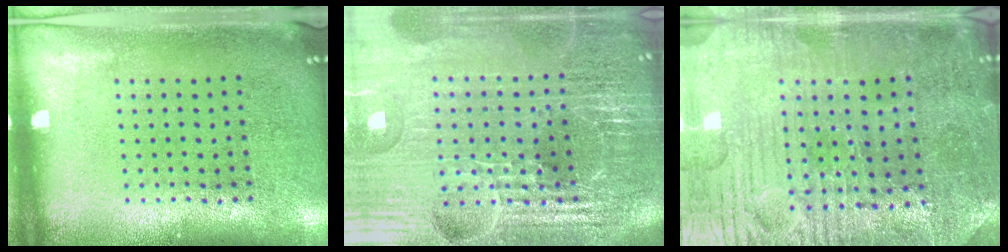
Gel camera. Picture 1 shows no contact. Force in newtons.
{"total": 6.9, "press": 6.0, "slide": 3.5}
{"total": 3.7, "press": 3.7, "slide": 0.6}